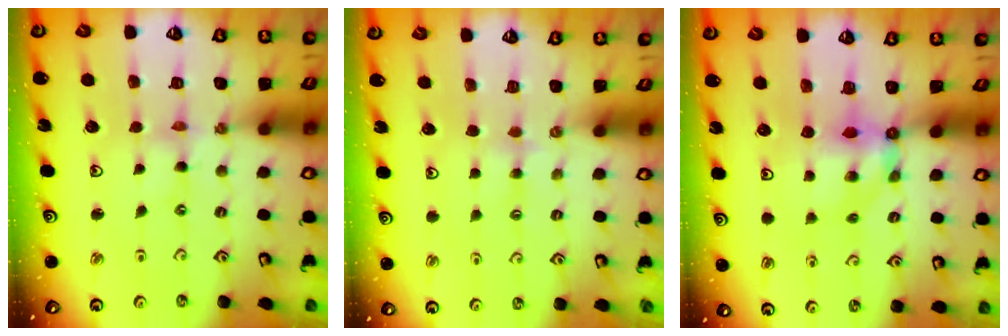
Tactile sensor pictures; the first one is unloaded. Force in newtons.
{"total": 2.3, "press": 2.3, "slide": 0.4}
{"total": 5.8, "press": 5.8, "slide": 0.3}